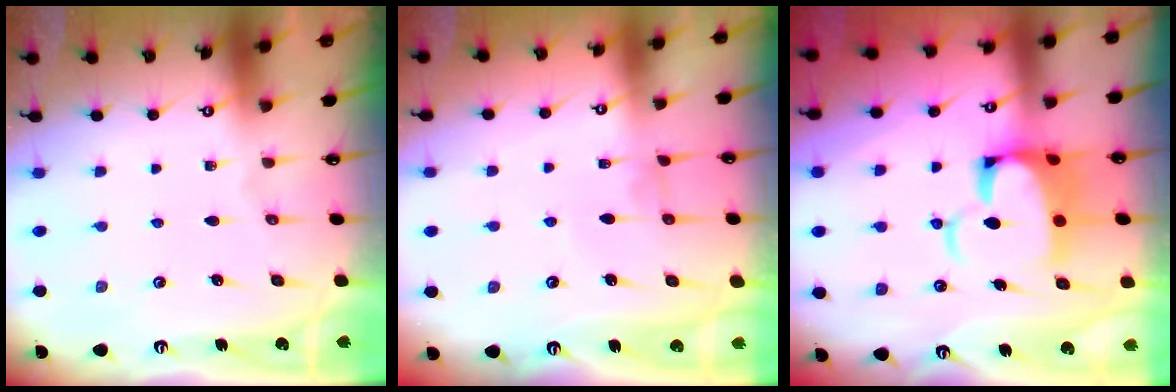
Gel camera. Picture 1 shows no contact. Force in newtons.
{"total": 0.0}
{"total": 8.5, "press": 8.4, "slide": 1.6}